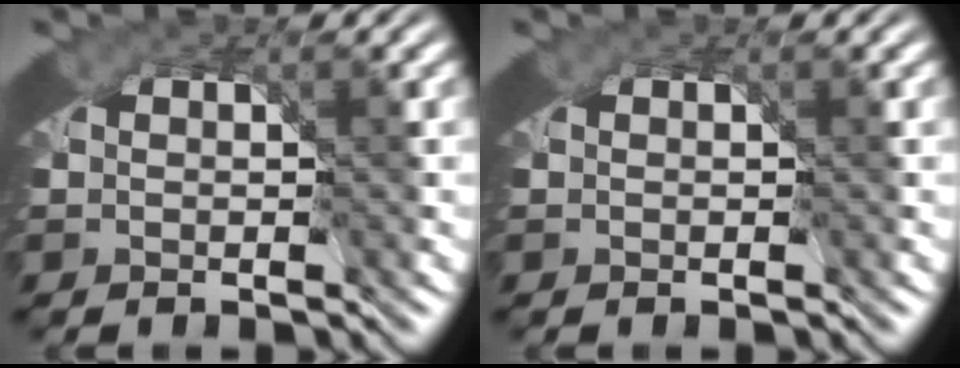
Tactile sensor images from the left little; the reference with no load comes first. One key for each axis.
{"total": 0.0}